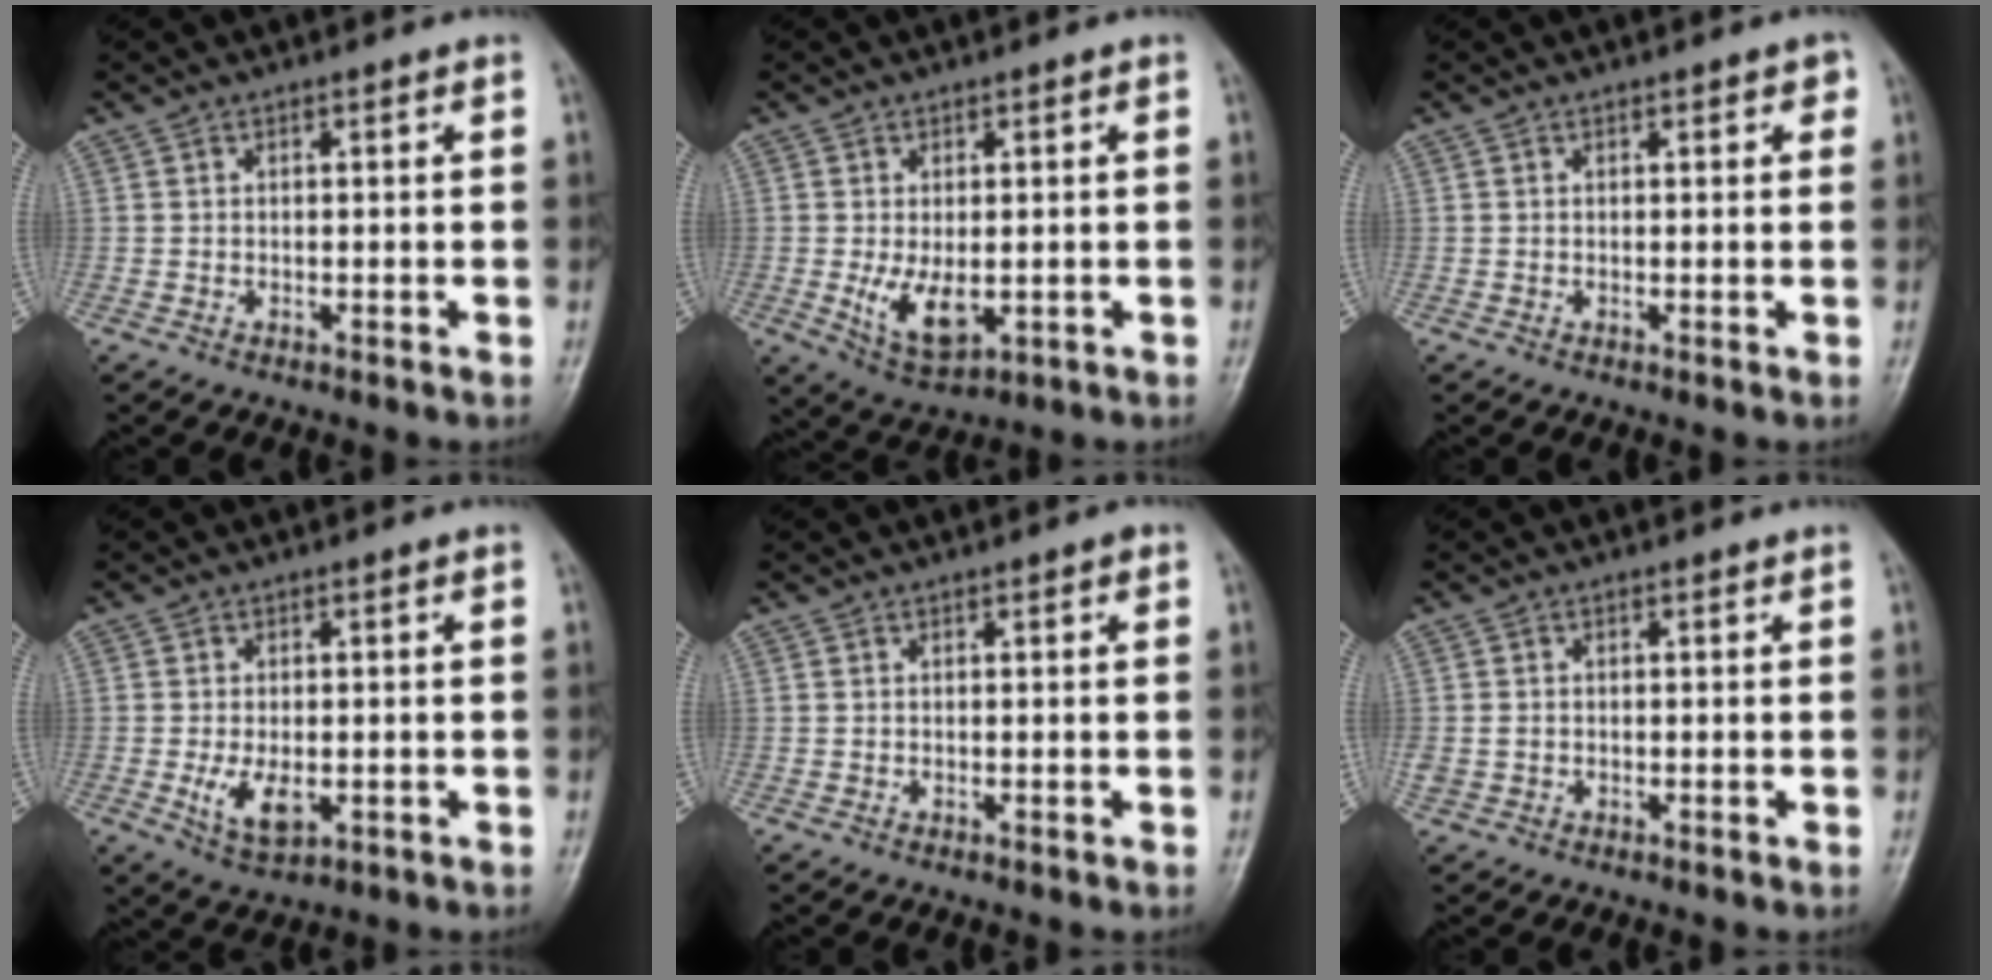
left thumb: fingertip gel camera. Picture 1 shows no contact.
{"total": 7.6, "force": [-1.0, 3.9, 6.4], "torque": [-0.106, -0.007, -0.005]}
{"total": 1.8, "force": [0.7, 0.7, 1.5], "torque": [-0.014, 0.001, 0.006]}
{"total": 6.4, "force": [-1.4, 3.3, 5.3], "torque": [-0.093, -0.002, -0.018]}
{"total": 0.8, "force": [0.2, 0.2, 0.7], "torque": [-0.013, 0.001, 0.001]}
{"total": 1.7, "force": [-0.3, 1.4, 0.9], "torque": [-0.021, 0.002, -0.004]}